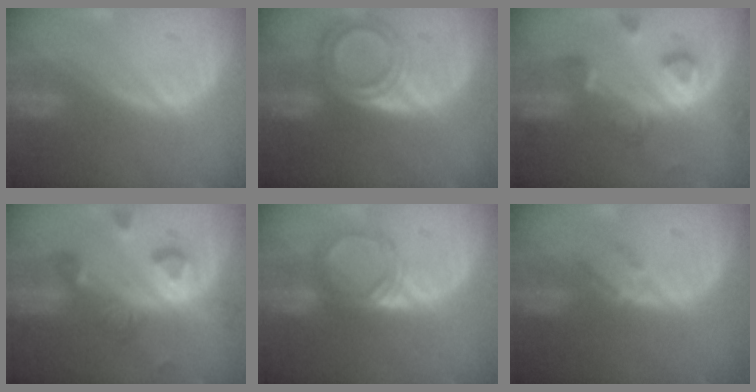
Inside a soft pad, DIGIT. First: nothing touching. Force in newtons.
{"total": 6.4, "press": 5.7, "slide": 2.8}
{"total": 7.0, "press": 6.9, "slide": 1.2}
{"total": 7.7, "press": 7.5, "slide": 1.8}
{"total": 5.0, "press": 4.6, "slide": 1.9}
{"total": 1.8, "press": 1.6, "slide": 0.8}